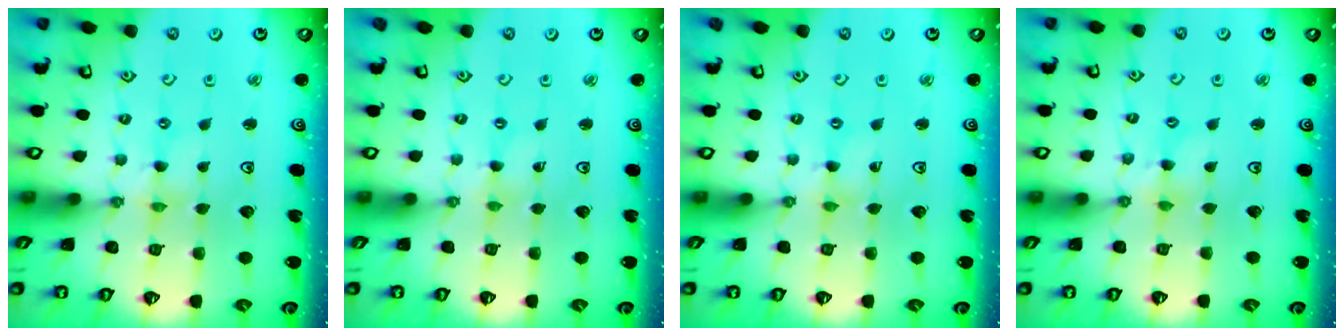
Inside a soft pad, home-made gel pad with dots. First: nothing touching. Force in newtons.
{"total": 0.0}
{"total": 0.7, "press": 0.7, "slide": 0.2}
{"total": 2.5, "press": 2.5, "slide": 0.3}